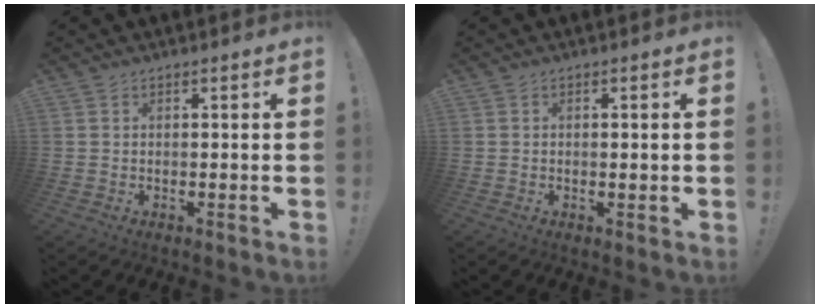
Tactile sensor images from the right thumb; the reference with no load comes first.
{"total": 1.2, "force": [0.1, 0.0, 1.2], "torque": [-0.020, -0.002, 0.001]}